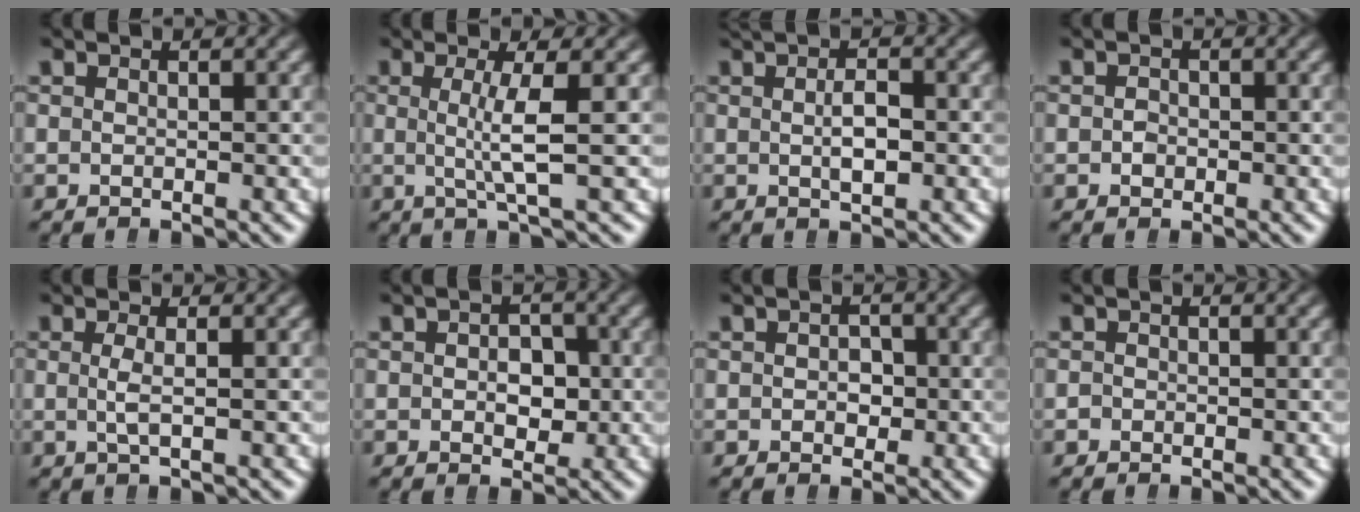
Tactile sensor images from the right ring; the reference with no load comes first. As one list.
[{"total": 3.5, "force": [0.2, -0.5, 3.4], "torque": [-0.068, -0.008, 0.007]}, {"total": 2.0, "force": [0.2, 0.0, 2.0], "torque": [-0.033, 0.002, 0.001]}, {"total": 0.5, "force": [-0.4, 0.3, -0.1], "torque": [-0.002, -0.008, -0.005]}, {"total": 1.4, "force": [-0.1, -0.6, 1.2], "torque": [-0.034, -0.013, 0.004]}, {"total": 2.1, "force": [-0.4, 1.7, 1.3], "torque": [-0.014, -0.004, -0.006]}, {"total": 1.0, "force": [-0.4, 0.8, 0.3], "torque": [-0.003, -0.002, -0.009]}, {"total": 0.8, "force": [-0.5, 0.6, -0.1], "torque": [0.002, -0.002, -0.009]}]